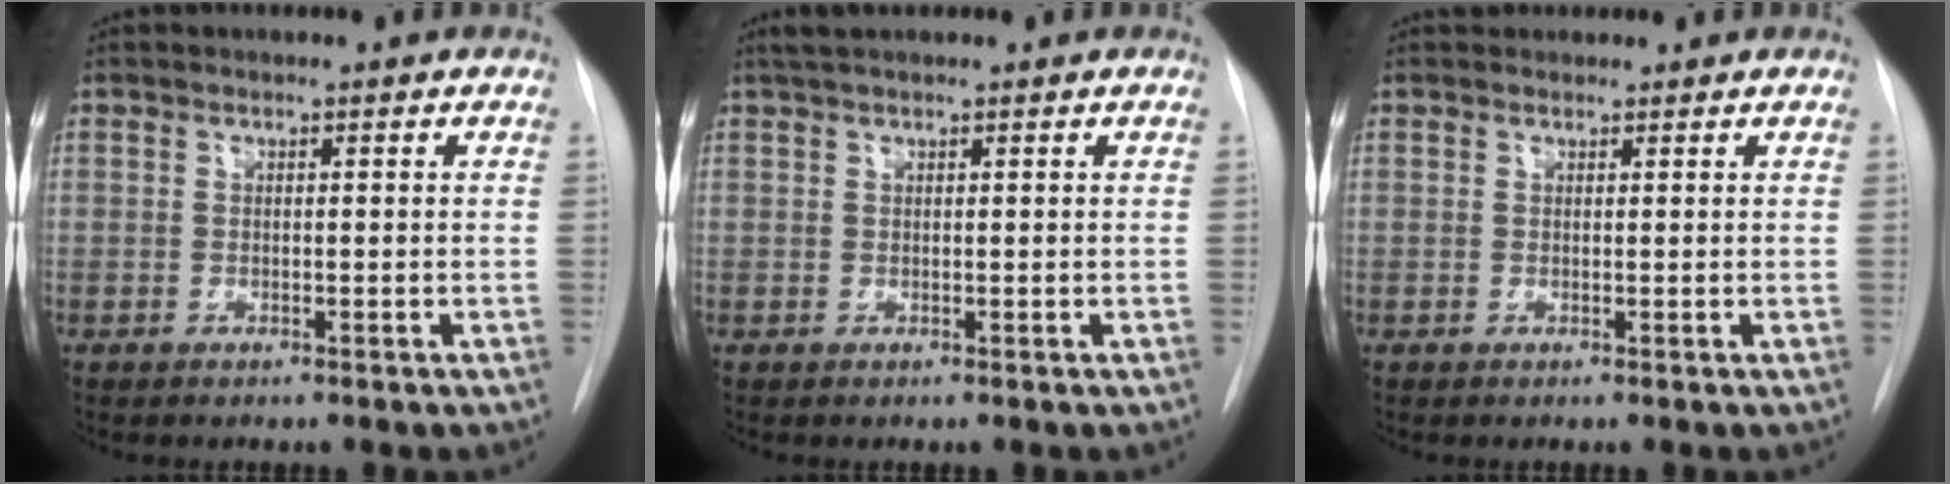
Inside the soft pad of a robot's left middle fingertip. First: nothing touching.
{"total": 2.2, "force": [1.8, 0.2, 1.3], "torque": [-0.023, 0.019, 0.033]}
{"total": 1.7, "force": [1.5, 0.6, 0.0], "torque": [0.003, 0.020, 0.023]}